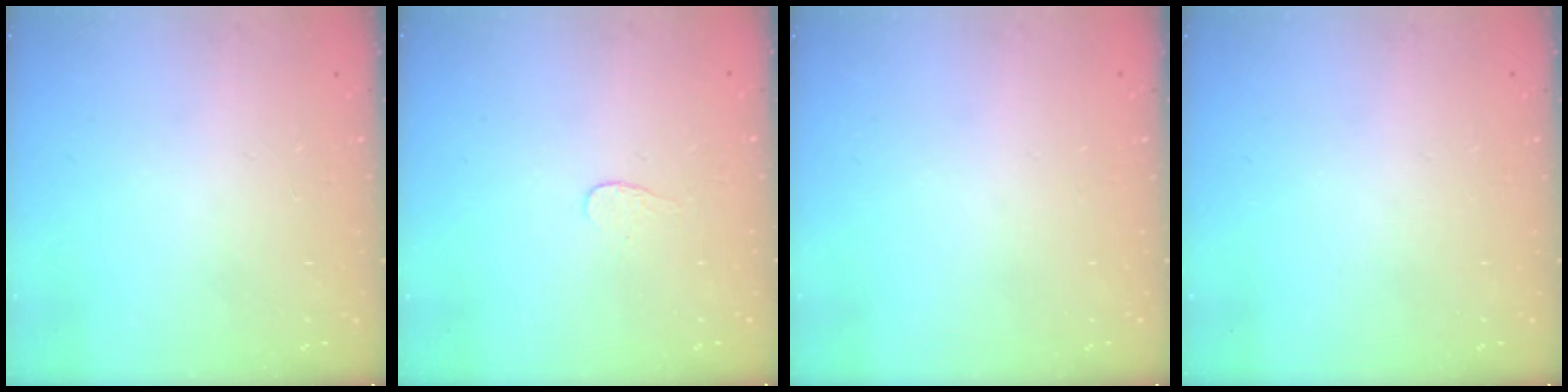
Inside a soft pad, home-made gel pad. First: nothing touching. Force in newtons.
{"total": 2.7, "press": 2.7, "slide": 0.3}
{"total": 0.0}
{"total": 0.0}